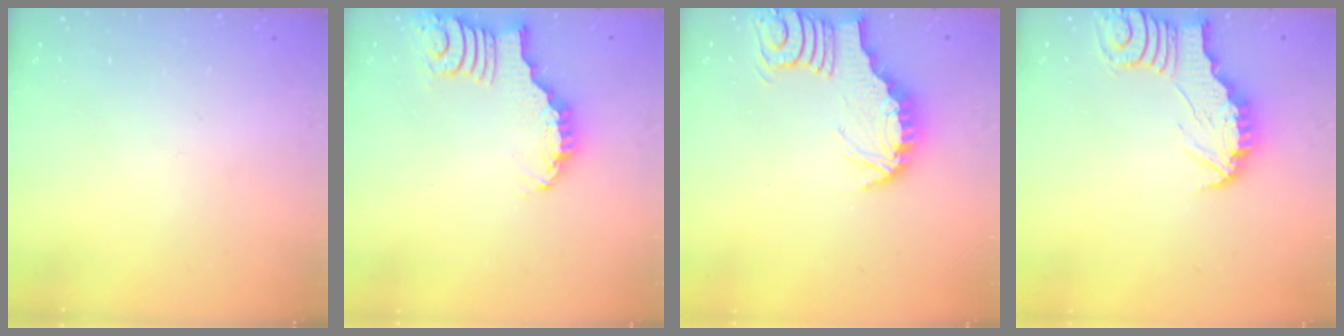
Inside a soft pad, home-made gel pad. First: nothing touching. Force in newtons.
{"total": 3.1, "press": 3.1, "slide": 0.3}
{"total": 3.3, "press": 3.3, "slide": 0.4}
{"total": 3.3, "press": 3.3, "slide": 0.4}